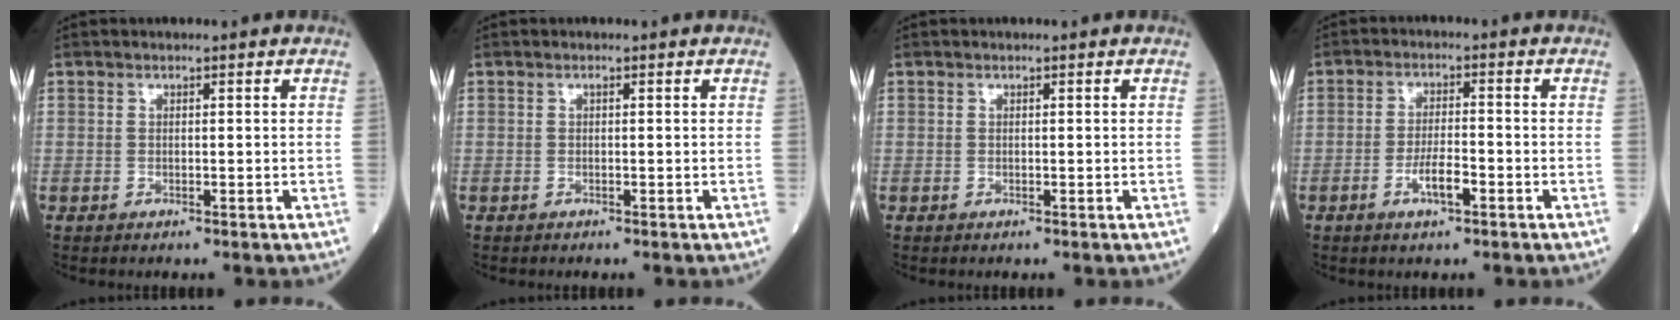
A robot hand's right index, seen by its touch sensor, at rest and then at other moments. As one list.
[{"total": 0.0}, {"total": 0.0}, {"total": 4.4, "force": [-2.0, 0.9, 3.8], "torque": [-0.072, 0.000, -0.037]}]